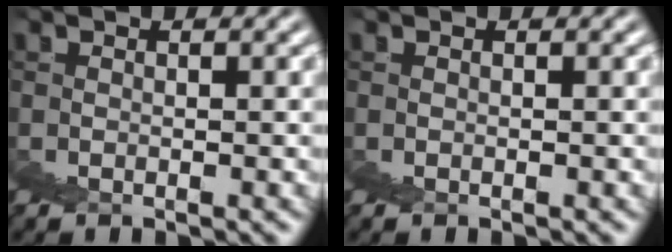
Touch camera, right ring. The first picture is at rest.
{"total": 0.0}